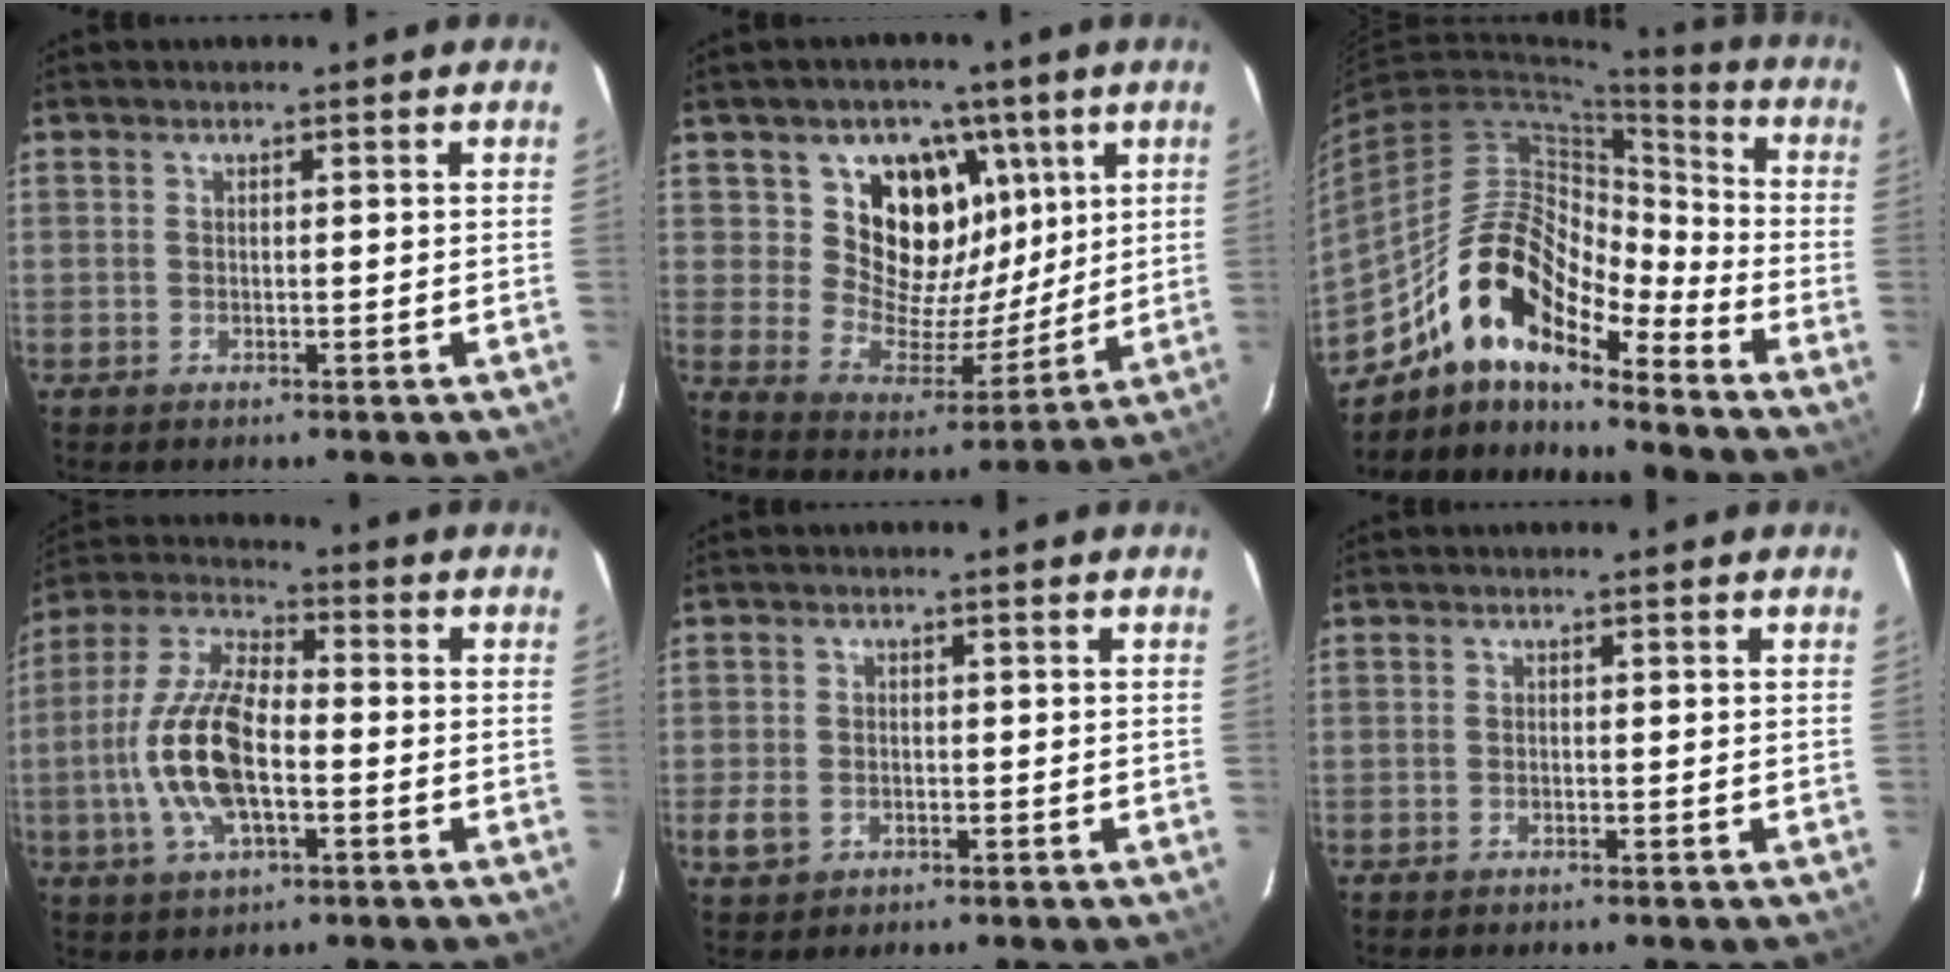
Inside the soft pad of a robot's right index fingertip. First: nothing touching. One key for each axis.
{"total": 14.5, "fx": 6.4, "fy": 11.6, "fz": 5.9, "tx": -0.109, "ty": -0.004, "tz": 0.118}
{"total": 15.8, "fx": -11.7, "fy": 5.5, "fz": 9.0, "tx": -0.155, "ty": 0.016, "tz": -0.227}
{"total": 14.4, "fx": -3.2, "fy": 6.1, "fz": 12.7, "tx": -0.271, "ty": 0.004, "tz": -0.065}
{"total": 3.7, "fx": -1.0, "fy": 3.2, "fz": 1.6, "tx": -0.036, "ty": 0.000, "tz": -0.013}
{"total": 0.0}